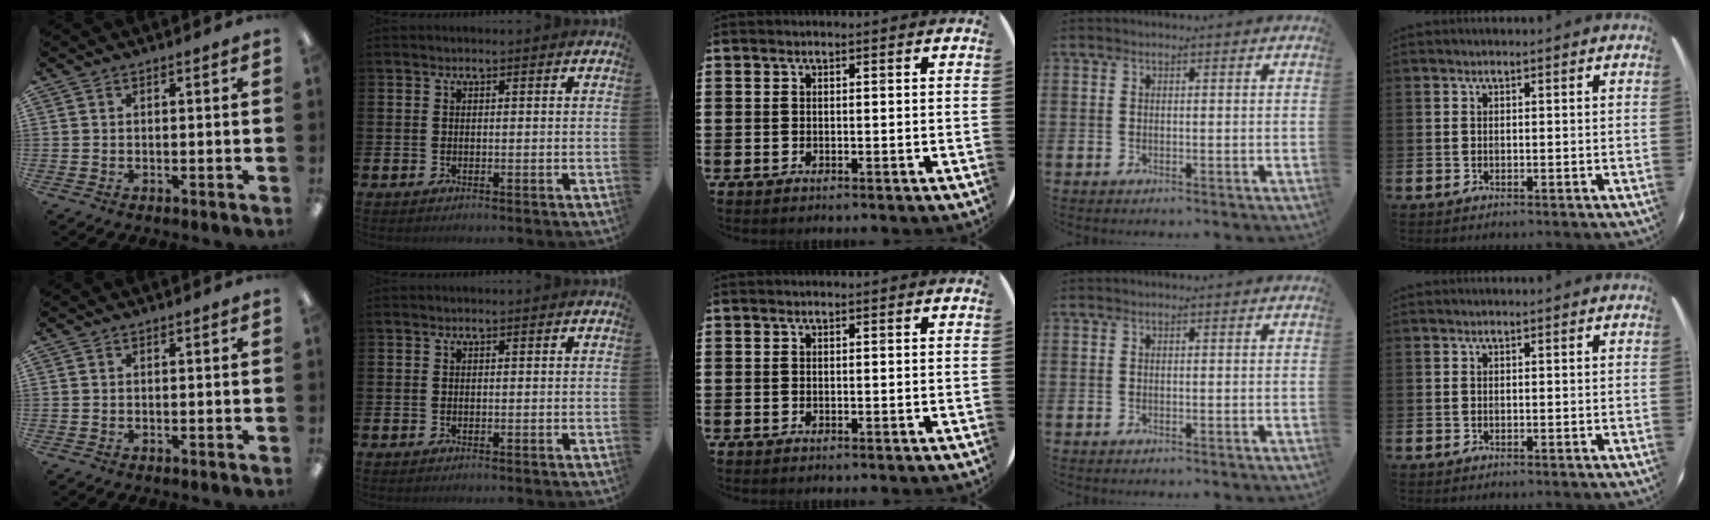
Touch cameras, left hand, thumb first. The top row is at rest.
{}